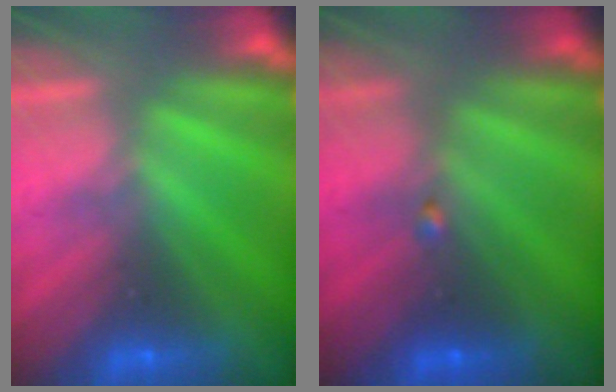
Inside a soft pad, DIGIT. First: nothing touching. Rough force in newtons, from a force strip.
{"total": 1.9}